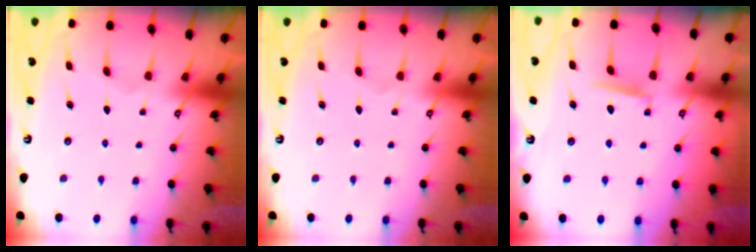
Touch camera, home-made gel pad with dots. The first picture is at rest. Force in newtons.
{"total": 0.0}
{"total": 4.4, "press": 4.4, "slide": 0.8}